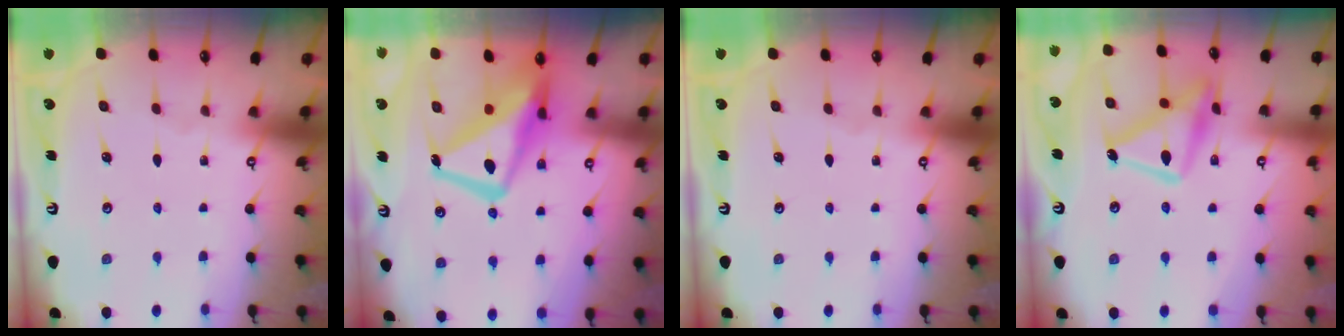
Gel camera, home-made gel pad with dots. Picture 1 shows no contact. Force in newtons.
{"total": 15.4, "press": 15.3, "slide": 1.5}
{"total": 0.0}
{"total": 15.8, "press": 15.7, "slide": 1.3}